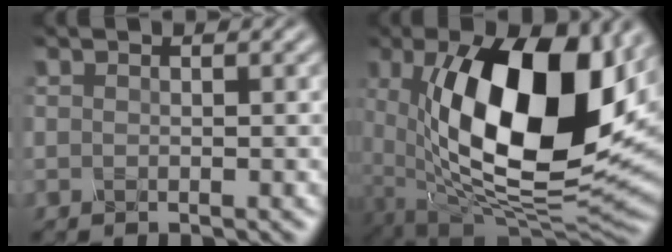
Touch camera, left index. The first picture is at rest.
{"total": 16.9, "force": [2.5, 8.3, 14.6], "torque": [-0.243, -0.013, 0.039]}